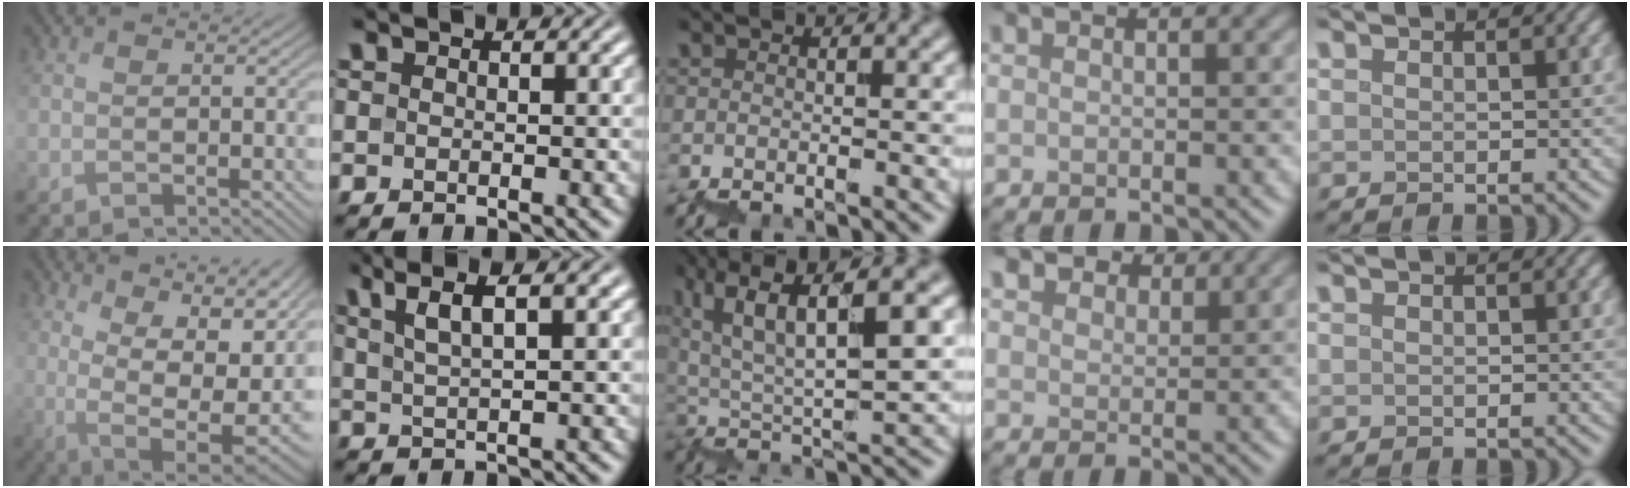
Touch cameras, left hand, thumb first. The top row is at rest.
{"thumb": {"total": 15.6, "force": [4.3, 8.0, 12.6], "torque": [-0.209, 0.013, 0.092]}, "index": {"total": 5.5, "force": [3.1, 1.3, 4.3], "torque": [-0.064, 0.017, 0.041]}, "middle": {"total": 8.3, "force": [4.8, 1.7, 6.6], "torque": [-0.104, 0.023, 0.094]}, "ring": {"total": 5.0, "force": [4.1, 2.2, 1.6], "torque": [-0.041, -0.005, 0.075]}}